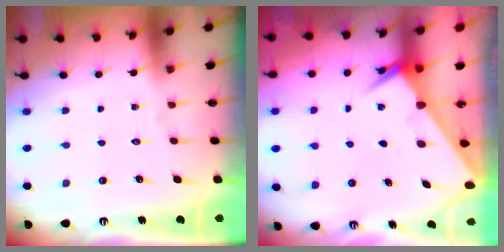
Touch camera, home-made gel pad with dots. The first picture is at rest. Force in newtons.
{"total": 2.6, "press": 2.6, "slide": 0.2}